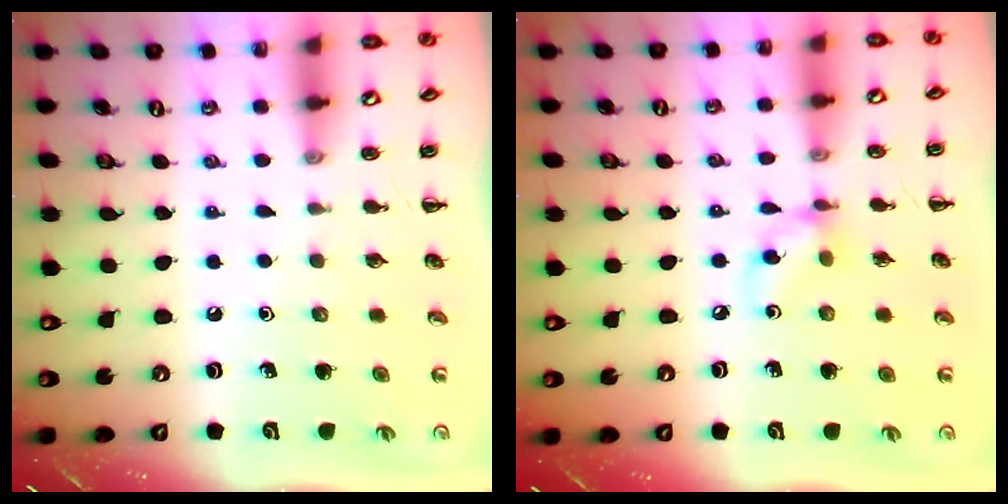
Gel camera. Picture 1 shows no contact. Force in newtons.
{"total": 6.2, "press": 6.2, "slide": 0.4}